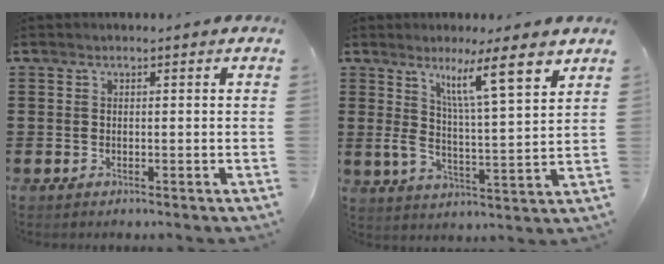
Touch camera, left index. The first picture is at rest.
{"total": 9.7, "force": [5.8, 1.0, 7.7], "torque": [-0.141, -0.031, 0.093]}